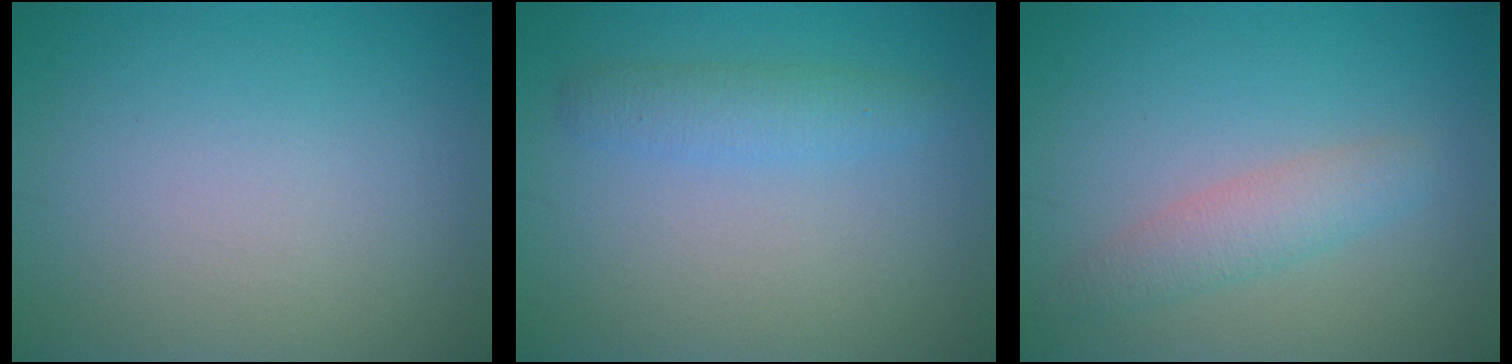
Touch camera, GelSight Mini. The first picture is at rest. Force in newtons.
{"total": 2.2, "press": 2.2, "slide": 0.2}
{"total": 2.6, "press": 2.6, "slide": 0.2}